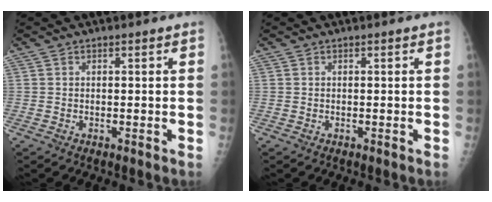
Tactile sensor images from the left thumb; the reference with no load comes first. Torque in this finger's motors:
{"motor_torque": [0.00, 0.00, 0.00, -0.01, 0.01]}